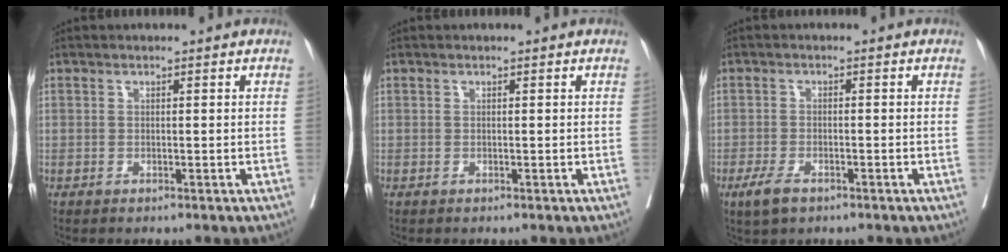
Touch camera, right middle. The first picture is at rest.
{"total": 0.0}
{"total": 3.5, "force": [-2.2, 1.5, 2.4], "torque": [-0.052, -0.004, -0.037]}